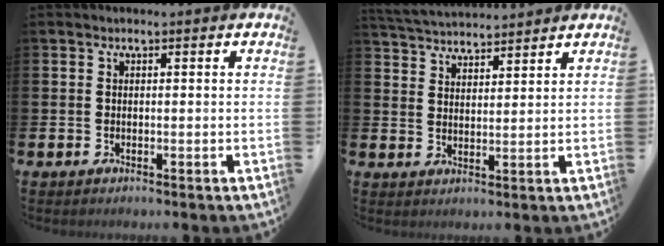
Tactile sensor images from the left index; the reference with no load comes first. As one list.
[{"total": 4.2, "force": [4.2, 0.5, 0.0], "torque": [-0.014, -0.022, 0.075]}]